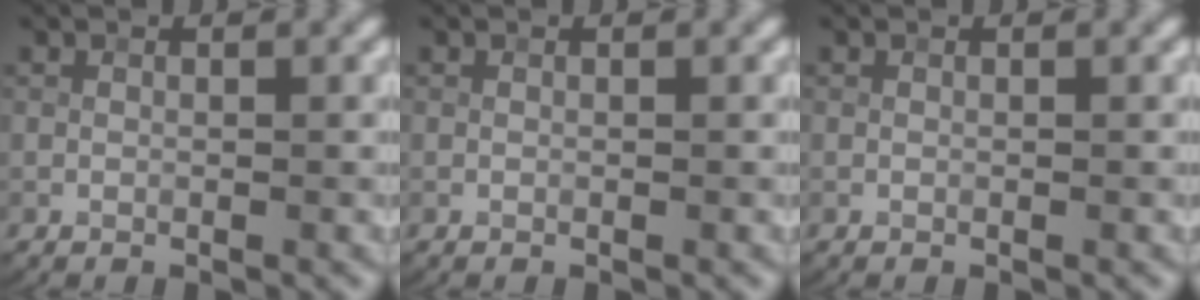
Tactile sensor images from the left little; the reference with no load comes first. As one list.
[{"total": 0.0}, {"total": 0.0}]